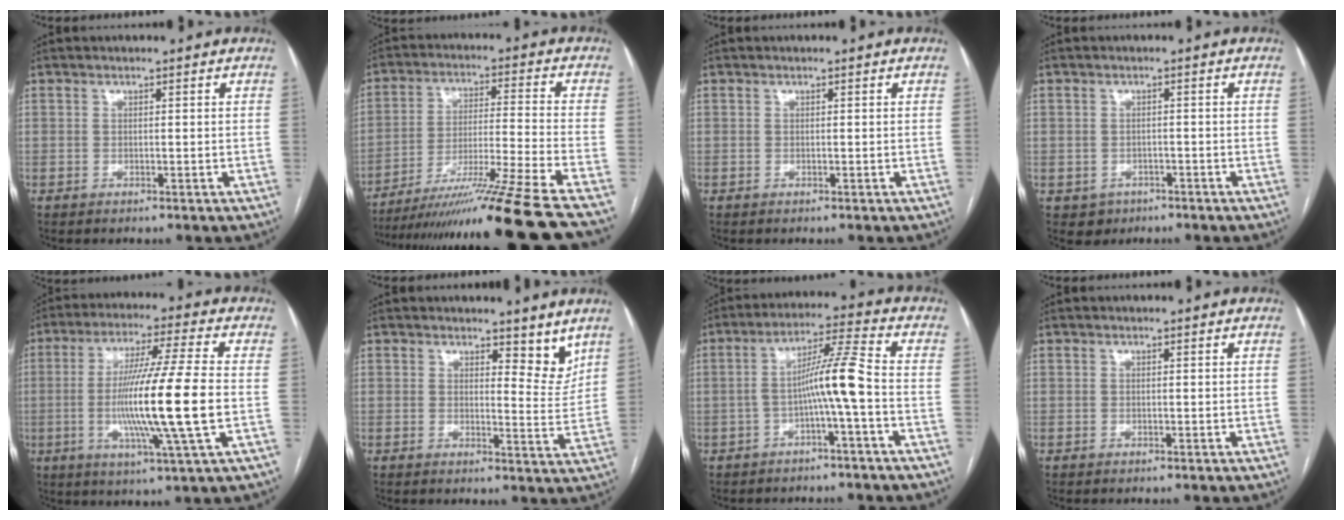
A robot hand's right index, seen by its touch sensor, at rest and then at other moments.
{"total": 22.3, "force": [-18.7, -4.3, 11.4], "torque": [-0.158, -0.046, -0.301]}
{"total": 0.0}
{"total": 2.8, "force": [-1.3, 2.5, 0.2], "torque": [0.003, 0.010, -0.015]}
{"total": 15.9, "force": [-2.1, -1.2, 15.8], "torque": [-0.295, -0.015, -0.046]}
{"total": 5.0, "force": [3.9, 2.0, 2.5], "torque": [-0.019, -0.021, 0.047]}
{"total": 7.7, "force": [-2.1, -1.0, 7.3], "torque": [-0.130, 0.022, -0.035]}
{"total": 0.0}